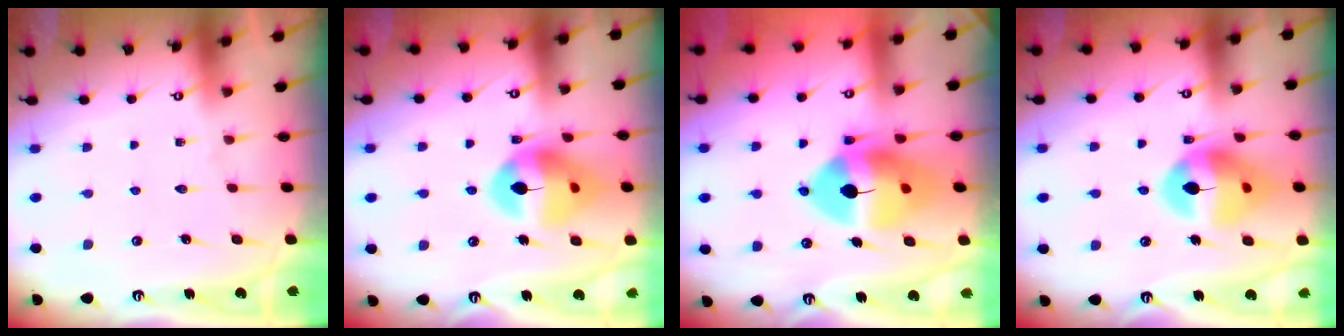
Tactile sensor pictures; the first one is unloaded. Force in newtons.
{"total": 14.5, "press": 14.4, "slide": 1.7}
{"total": 15.3, "press": 15.1, "slide": 2.4}
{"total": 14.5, "press": 14.4, "slide": 1.7}